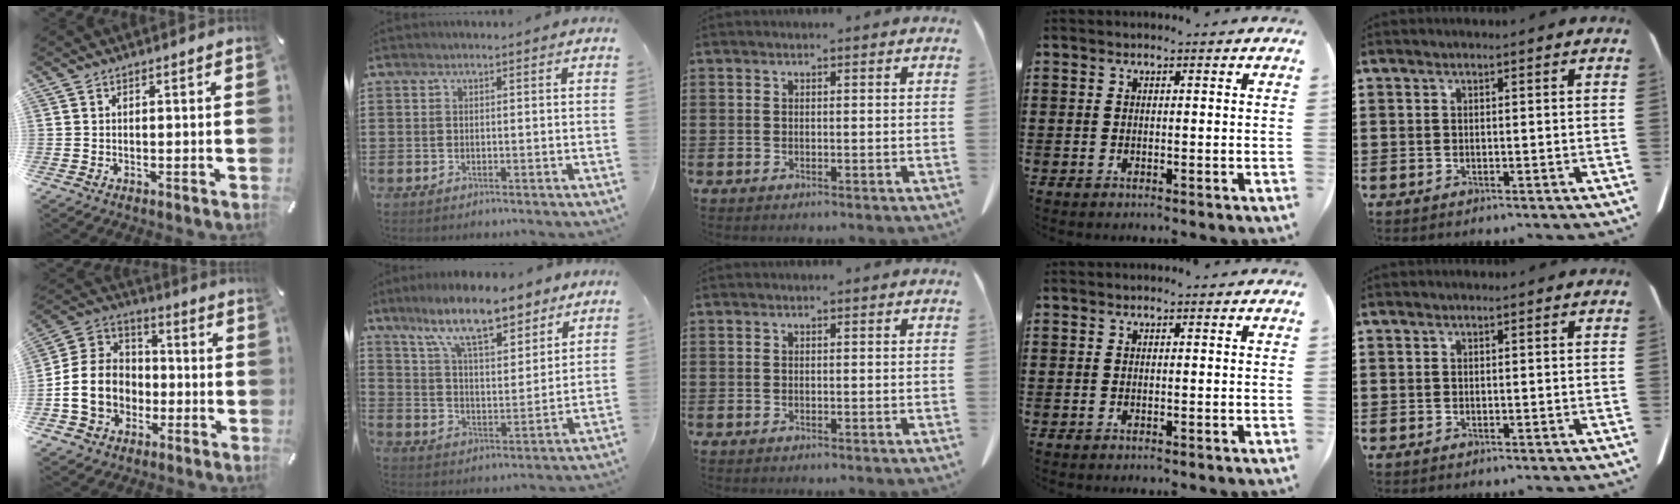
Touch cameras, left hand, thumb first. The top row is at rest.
{"thumb": {"total": 12.9, "force": [-3.3, 11.2, 5.4], "torque": [-0.112, 0.021, -0.058]}, "index": {"total": 12.2, "force": [9.5, 2.7, 7.2], "torque": [-0.149, -0.029, 0.167]}}